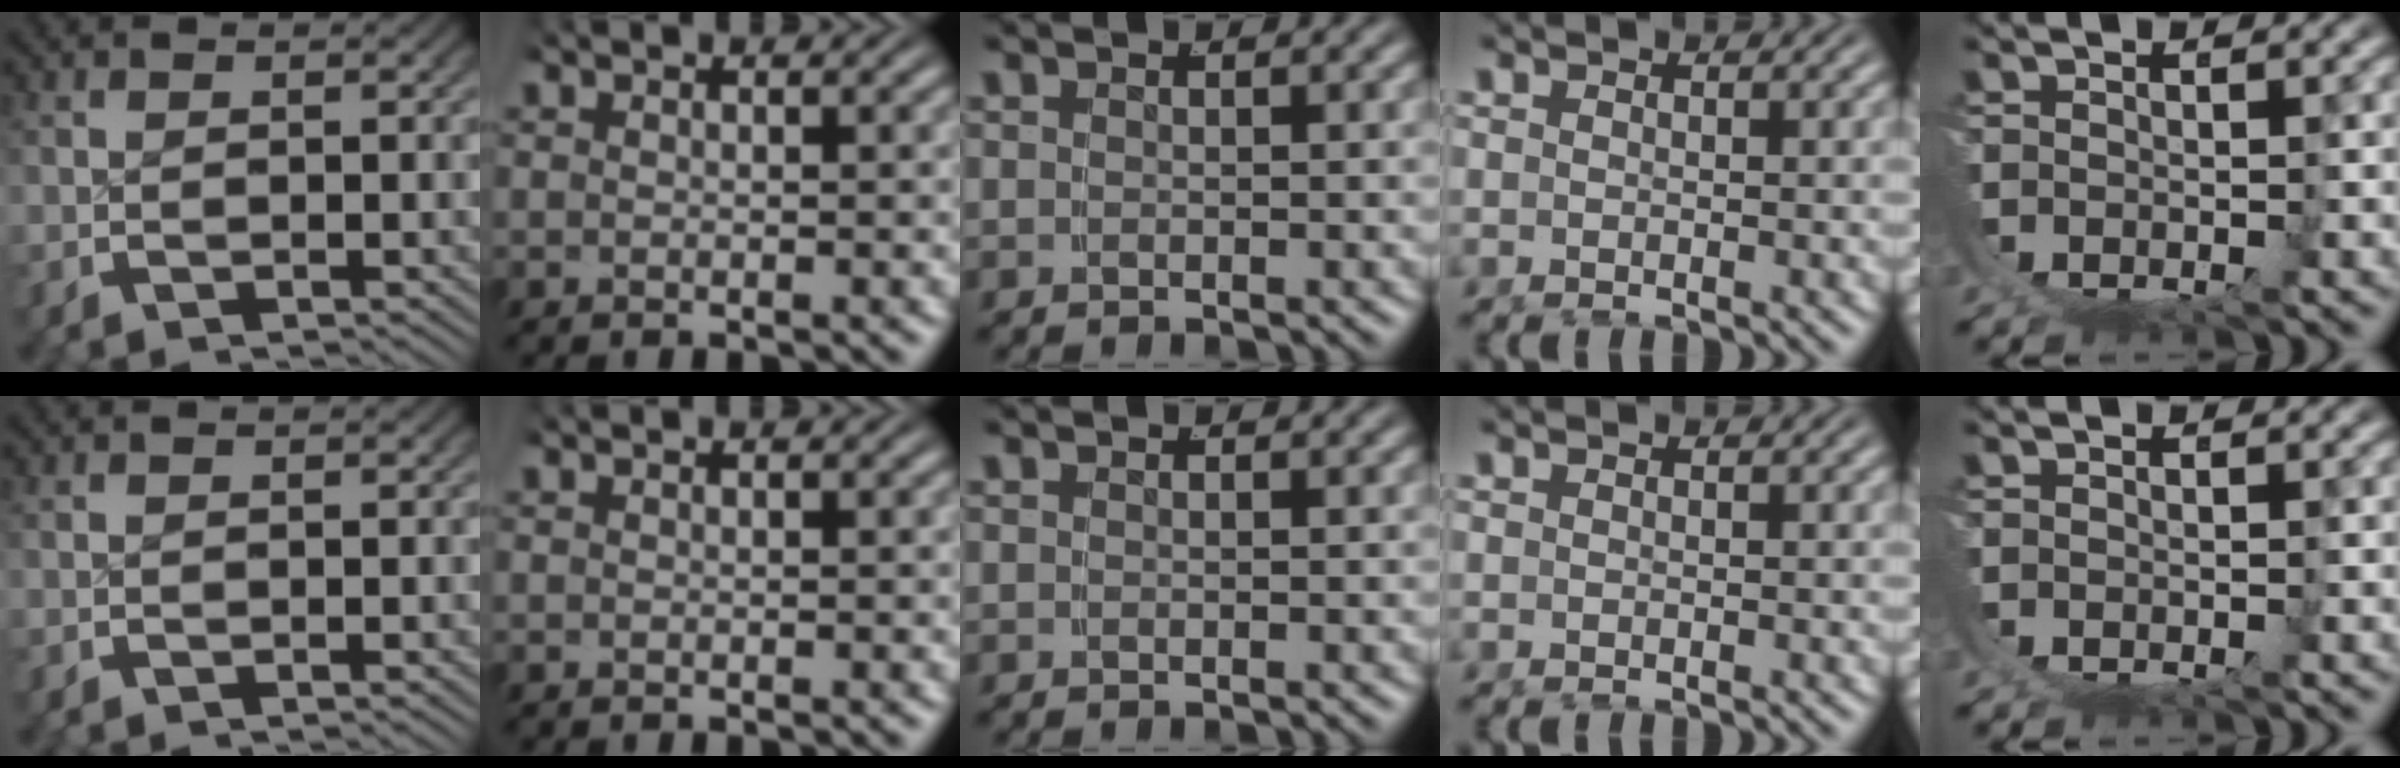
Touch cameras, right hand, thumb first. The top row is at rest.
{}